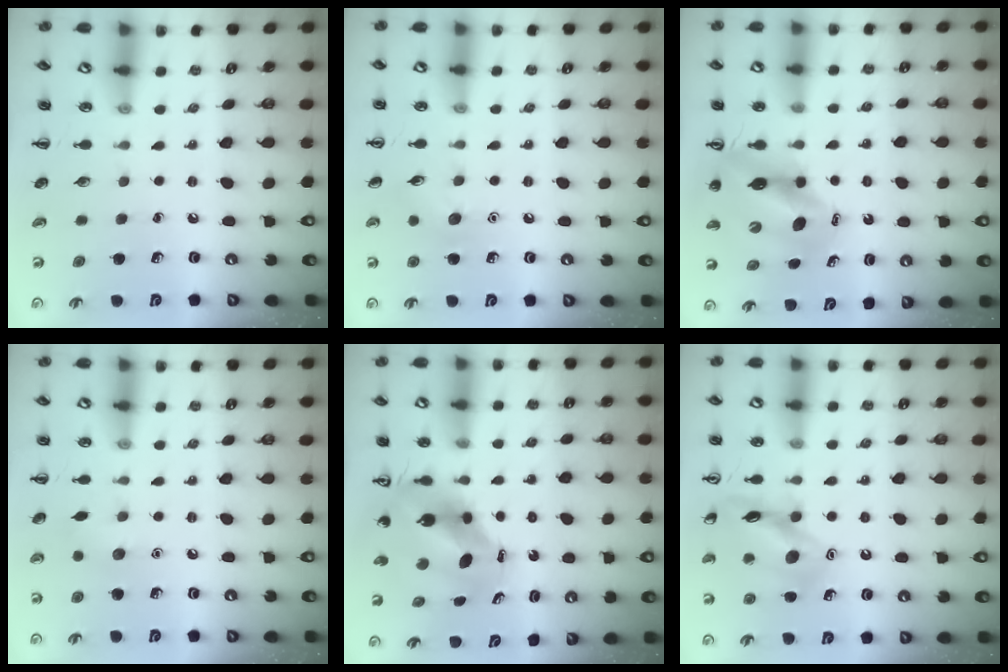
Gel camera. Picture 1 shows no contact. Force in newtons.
{"total": 6.8, "press": 6.7, "slide": 1.4}
{"total": 11.6, "press": 10.9, "slide": 3.8}
{"total": 5.1, "press": 5.0, "slide": 1.1}
{"total": 8.1, "press": 7.8, "slide": 2.3}
{"total": 12.7, "press": 12.6, "slide": 1.2}